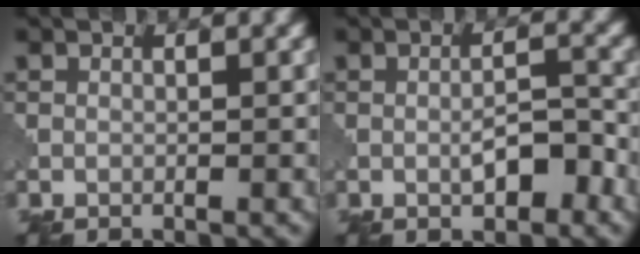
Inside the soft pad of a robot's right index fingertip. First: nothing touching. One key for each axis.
{"total": 3.2, "fx": -1.1, "fy": 1.1, "fz": 2.8, "tx": -0.047, "ty": 0.002, "tz": -0.018}